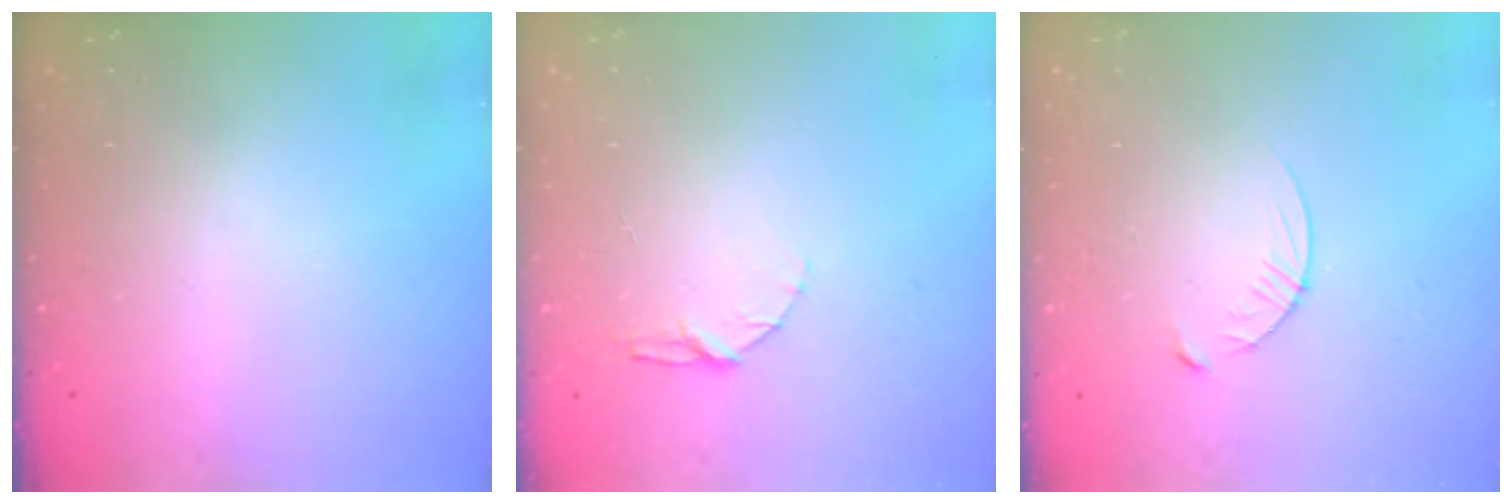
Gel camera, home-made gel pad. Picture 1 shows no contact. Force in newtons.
{"total": 5.2, "press": 5.2, "slide": 0.6}
{"total": 4.6, "press": 4.6, "slide": 0.5}